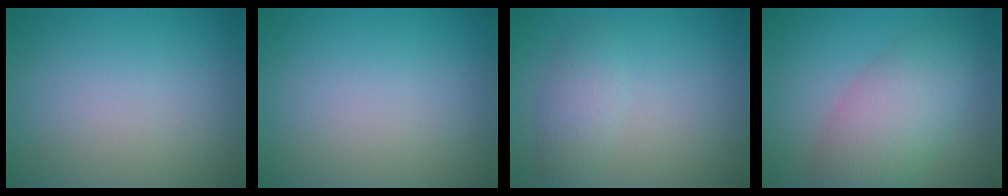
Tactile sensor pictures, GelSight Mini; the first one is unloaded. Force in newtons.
{"total": 0.0}
{"total": 2.2, "press": 2.2, "slide": 0.2}
{"total": 6.1, "press": 6.0, "slide": 0.3}